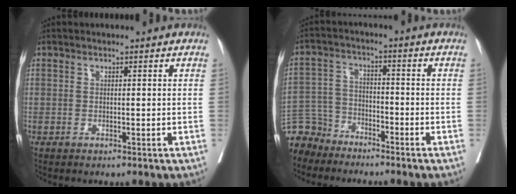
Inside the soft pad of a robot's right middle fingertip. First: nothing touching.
{"total": 7.4, "force": [-6.6, 3.1, -0.5], "torque": [0.009, 0.010, -0.134]}